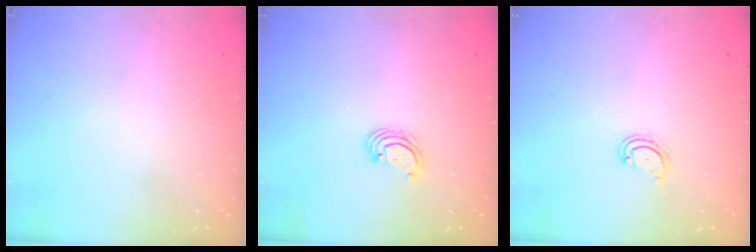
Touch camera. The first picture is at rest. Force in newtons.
{"total": 2.4, "press": 2.4, "slide": 0.2}
{"total": 2.8, "press": 2.8, "slide": 0.2}